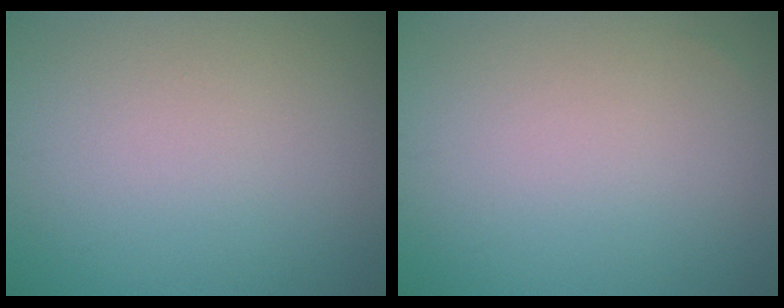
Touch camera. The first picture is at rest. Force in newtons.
{"total": 0.0}